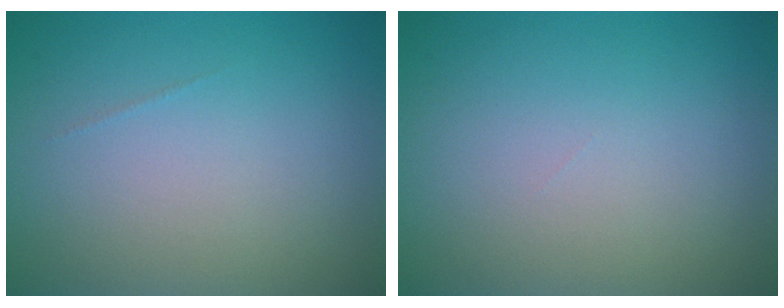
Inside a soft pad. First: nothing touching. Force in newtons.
{"total": 0.0}